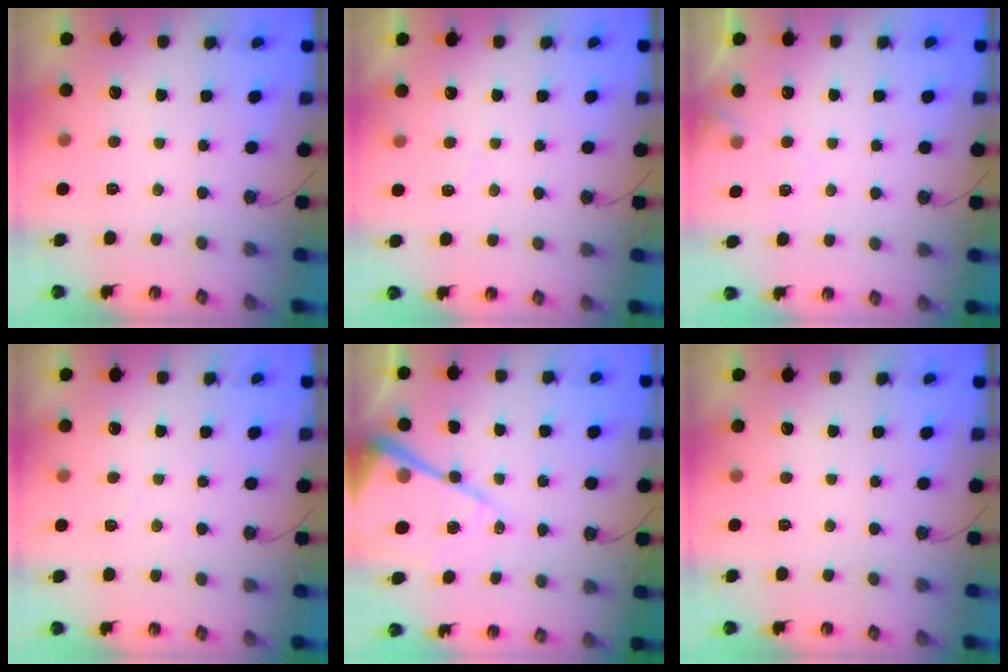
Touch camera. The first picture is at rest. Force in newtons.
{"total": 4.5, "press": 4.5, "slide": 0.5}
{"total": 5.2, "press": 5.2, "slide": 0.6}
{"total": 4.0, "press": 3.9, "slide": 0.7}
{"total": 17.2, "press": 17.1, "slide": 1.7}
{"total": 0.0}